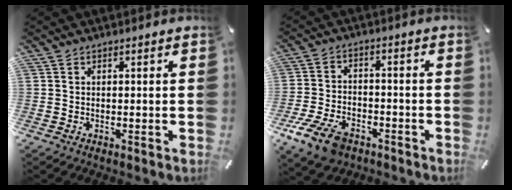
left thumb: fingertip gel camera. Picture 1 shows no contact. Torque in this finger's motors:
{"motor_torque": [-0.08, 0.54, 0.29, 0.15, 0.12]}